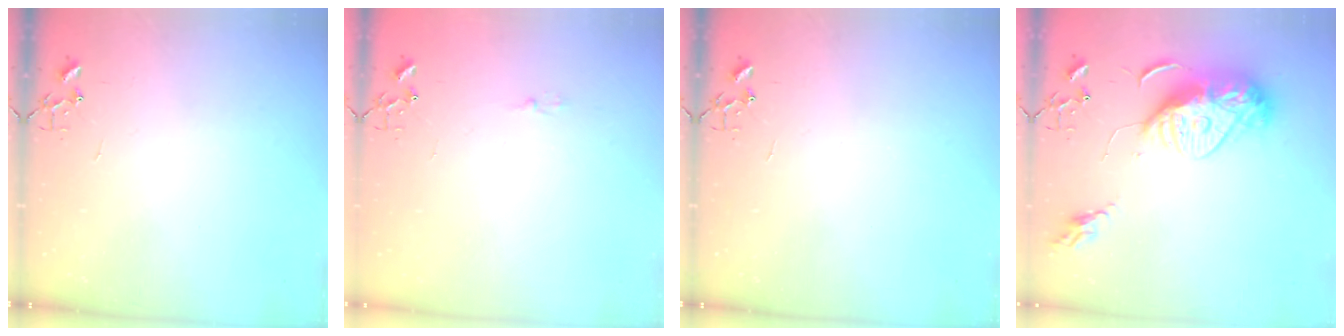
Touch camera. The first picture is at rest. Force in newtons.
{"total": 3.4, "press": 3.4, "slide": 0.5}
{"total": 0.0}
{"total": 15.7, "press": 15.6, "slide": 1.4}